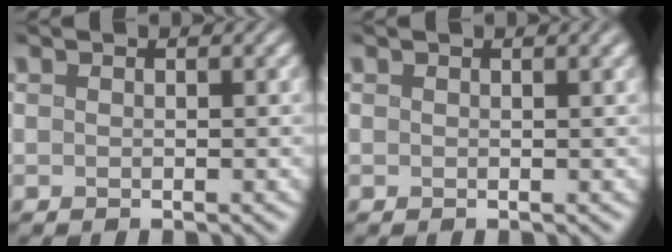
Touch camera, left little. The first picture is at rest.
{"total": 1.8, "force": [1.0, 0.7, 1.3], "torque": [-0.006, 0.010, 0.002]}